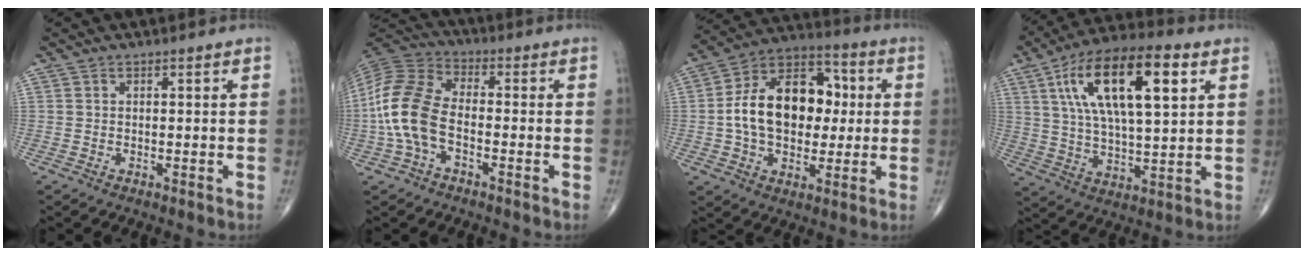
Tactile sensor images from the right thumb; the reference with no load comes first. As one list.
[{"total": 12.9, "force": [-2.8, 7.2, 10.4], "torque": [-0.228, 0.034, -0.062]}, {"total": 19.1, "force": [0.9, 12.8, 14.2], "torque": [-0.202, 0.029, 0.011]}, {"total": 20.8, "force": [7.4, 8.0, 17.7], "torque": [-0.302, 0.000, 0.122]}]